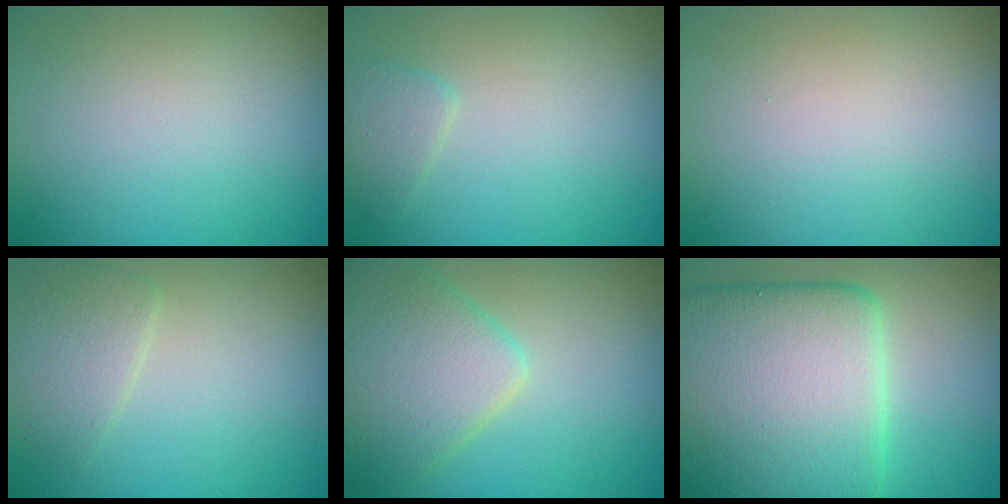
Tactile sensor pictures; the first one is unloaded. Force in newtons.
{"total": 1.5, "press": 1.5, "slide": 0.1}
{"total": 0.0}
{"total": 2.4, "press": 2.4, "slide": 0.0}
{"total": 5.7, "press": 5.7, "slide": 0.3}
{"total": 15.6, "press": 15.6, "slide": 0.3}